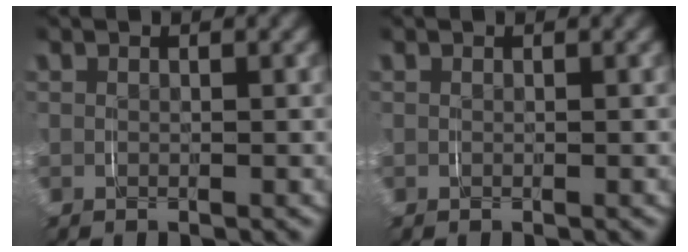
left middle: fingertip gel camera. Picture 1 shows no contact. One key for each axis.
{"total": 0.0}